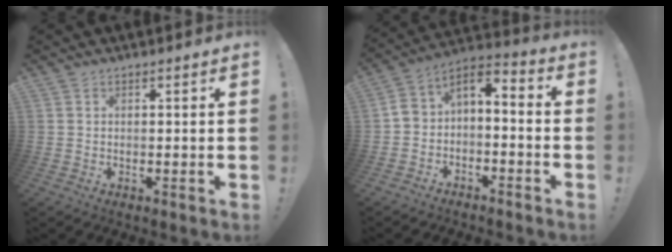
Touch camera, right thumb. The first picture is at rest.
{"total": 4.6, "force": [-3.2, 3.0, 1.5], "torque": [-0.023, 0.009, -0.059]}